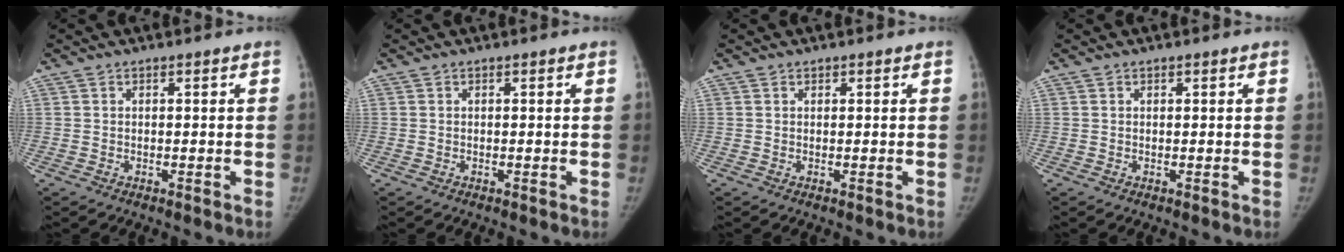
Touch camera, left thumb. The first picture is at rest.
{"total": 0.0}
{"total": 0.0}
{"total": 0.0}